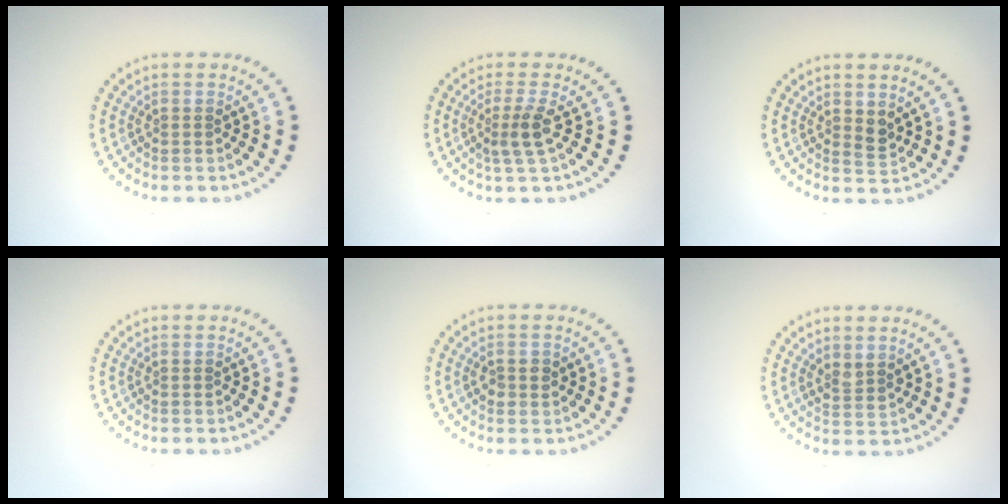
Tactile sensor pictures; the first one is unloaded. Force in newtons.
{"total": 2.4, "press": 1.8, "slide": 1.5}
{"total": 1.2, "press": 1.0, "slide": 0.5}
{"total": 0.0}
{"total": 1.4, "press": 1.4, "slide": 0.2}
{"total": 1.4, "press": 1.2, "slide": 0.8}